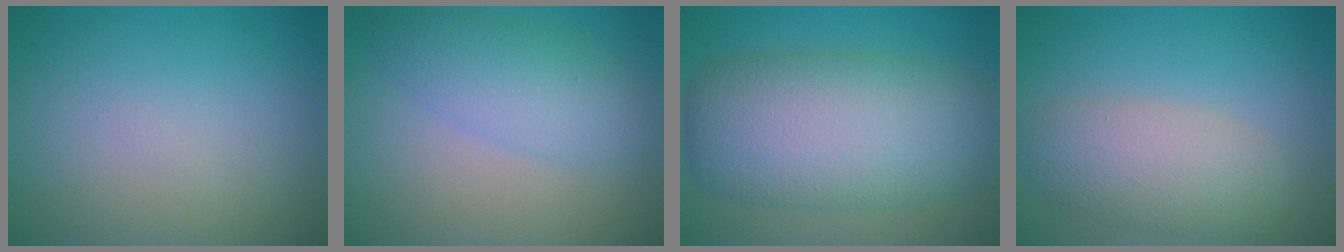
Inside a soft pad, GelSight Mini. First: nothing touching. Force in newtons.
{"total": 4.3, "press": 4.3, "slide": 0.0}
{"total": 11.0, "press": 11.0, "slide": 0.4}
{"total": 4.6, "press": 4.6, "slide": 0.4}